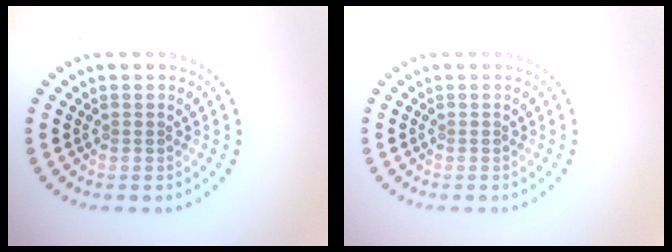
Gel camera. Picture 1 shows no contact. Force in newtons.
{"total": 0.0}